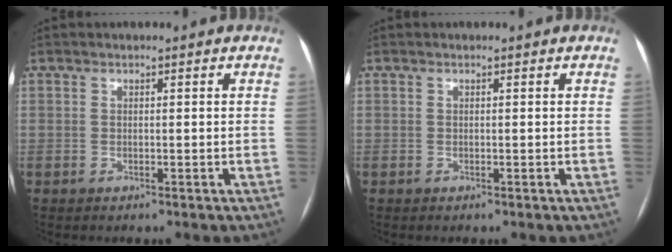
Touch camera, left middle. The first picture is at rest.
{"total": 0.0}